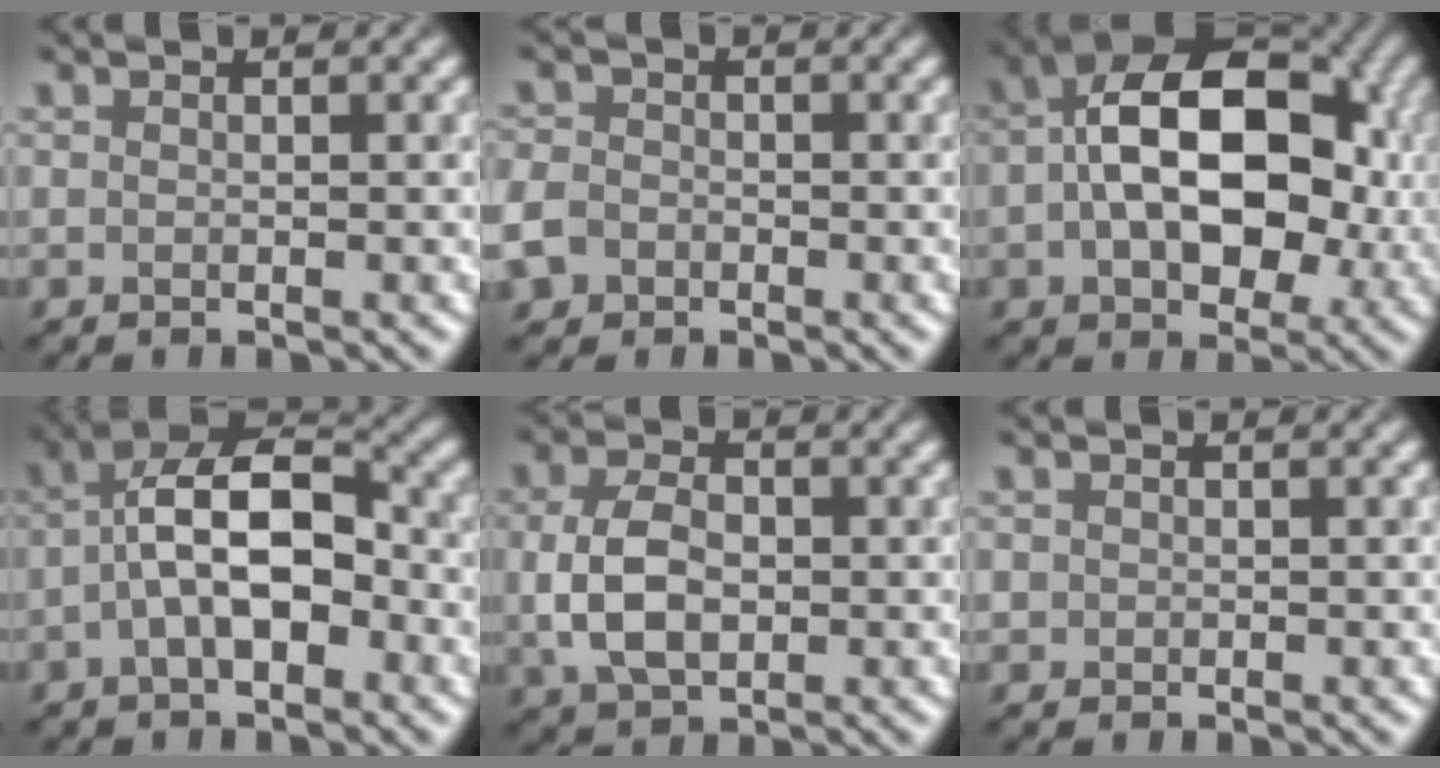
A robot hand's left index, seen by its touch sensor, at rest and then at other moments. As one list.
[{"total": 3.8, "force": [-1.8, 3.1, 1.4], "torque": [-0.020, -0.008, -0.044]}, {"total": 13.8, "force": [0.7, 8.3, 10.9], "torque": [-0.156, 0.017, 0.009]}, {"total": 8.5, "force": [-1.5, 4.2, 7.2], "torque": [-0.128, 0.022, -0.034]}, {"total": 5.2, "force": [-0.3, 3.4, 3.9], "torque": [-0.083, -0.003, -0.006]}, {"total": 0.6, "force": [0.0, 0.6, 0.1], "torque": [0.005, -0.001, -0.002]}]